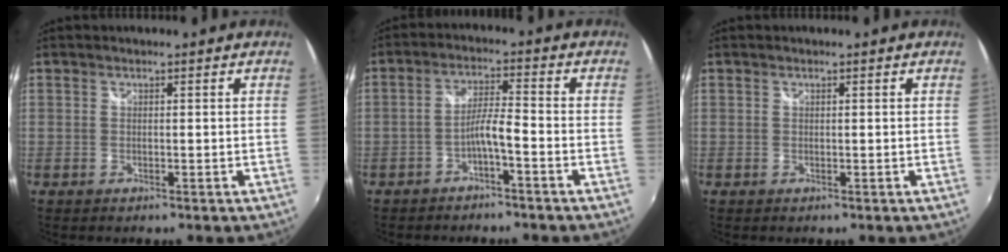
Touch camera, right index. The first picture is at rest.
{"total": 4.1, "force": [-2.6, 0.0, 3.2], "torque": [-0.072, 0.011, -0.045]}
{"total": 0.0}